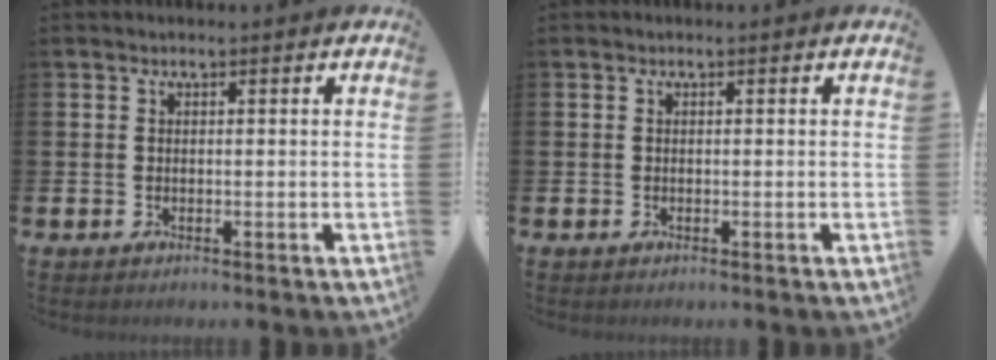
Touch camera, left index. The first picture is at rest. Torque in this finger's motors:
{"motor_torque": [-0.18, 0.14, -0.06, 0.02]}